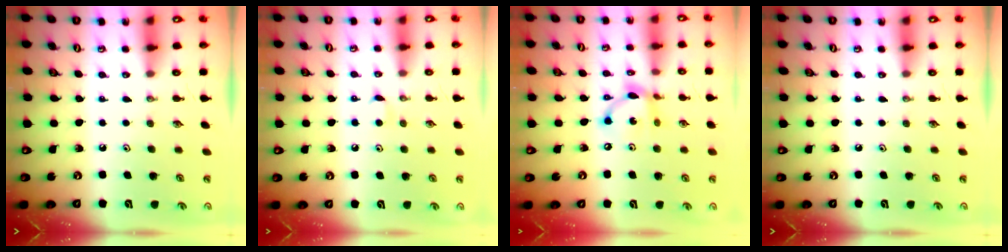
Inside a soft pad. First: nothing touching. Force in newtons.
{"total": 3.2, "press": 3.2, "slide": 0.5}
{"total": 10.8, "press": 10.8, "slide": 0.8}
{"total": 0.0}